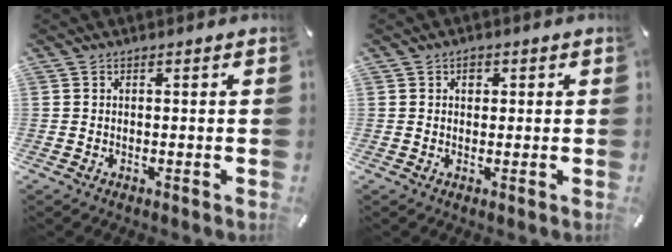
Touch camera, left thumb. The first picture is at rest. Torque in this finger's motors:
{"motor_torque": [0.17, 0.26, 0.02, -0.13, 0.03]}